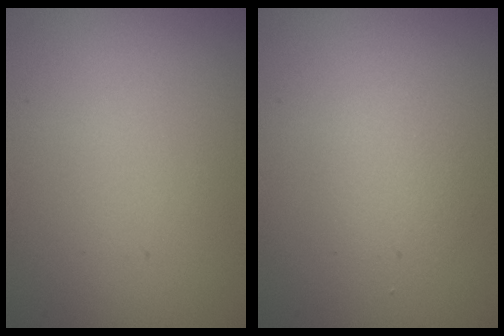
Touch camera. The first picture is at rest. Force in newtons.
{"total": 1.5, "press": 1.4, "slide": 0.1}